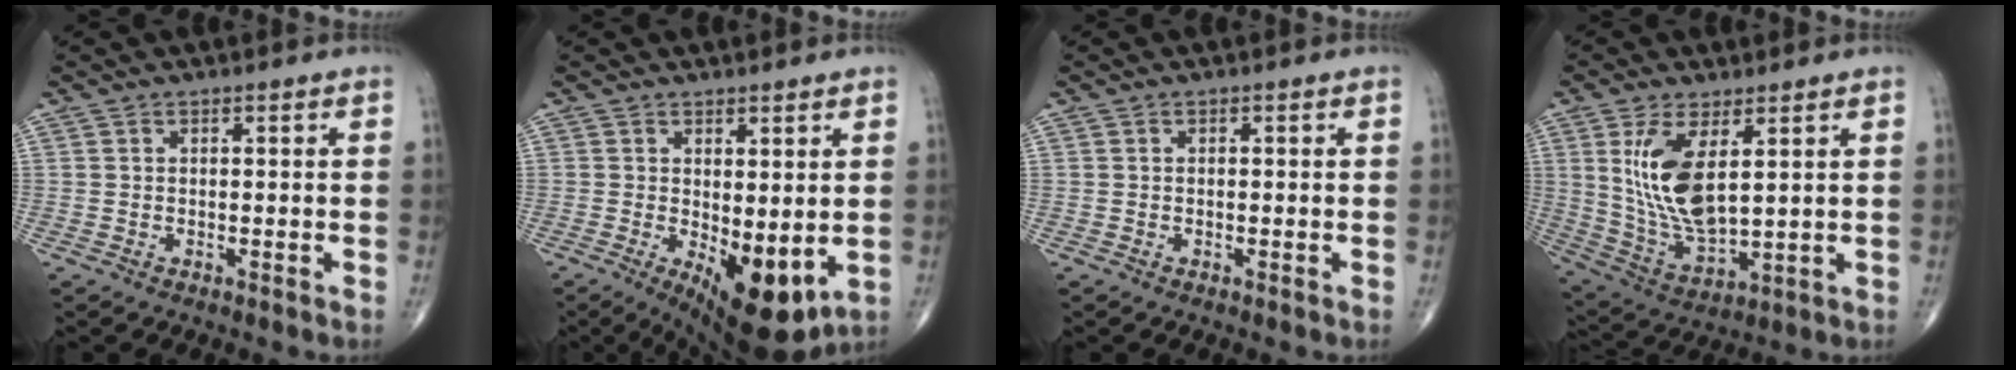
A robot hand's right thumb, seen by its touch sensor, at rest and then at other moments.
{"total": 10.8, "force": [-1.9, 4.6, 9.6], "torque": [-0.135, -0.022, -0.010]}
{"total": 0.0}
{"total": 13.1, "force": [3.8, 5.7, 11.2], "torque": [-0.220, -0.026, 0.090]}